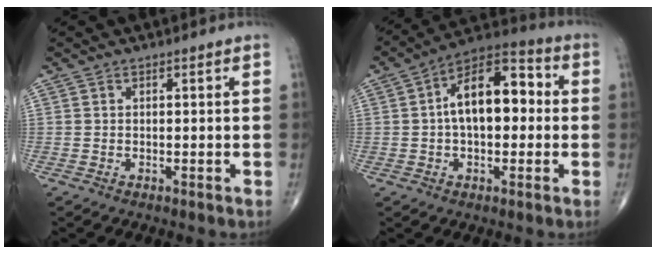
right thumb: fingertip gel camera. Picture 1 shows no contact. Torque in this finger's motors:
{"motor_torque": [-0.41, 0.94, 0.34, -0.10, 0.18]}